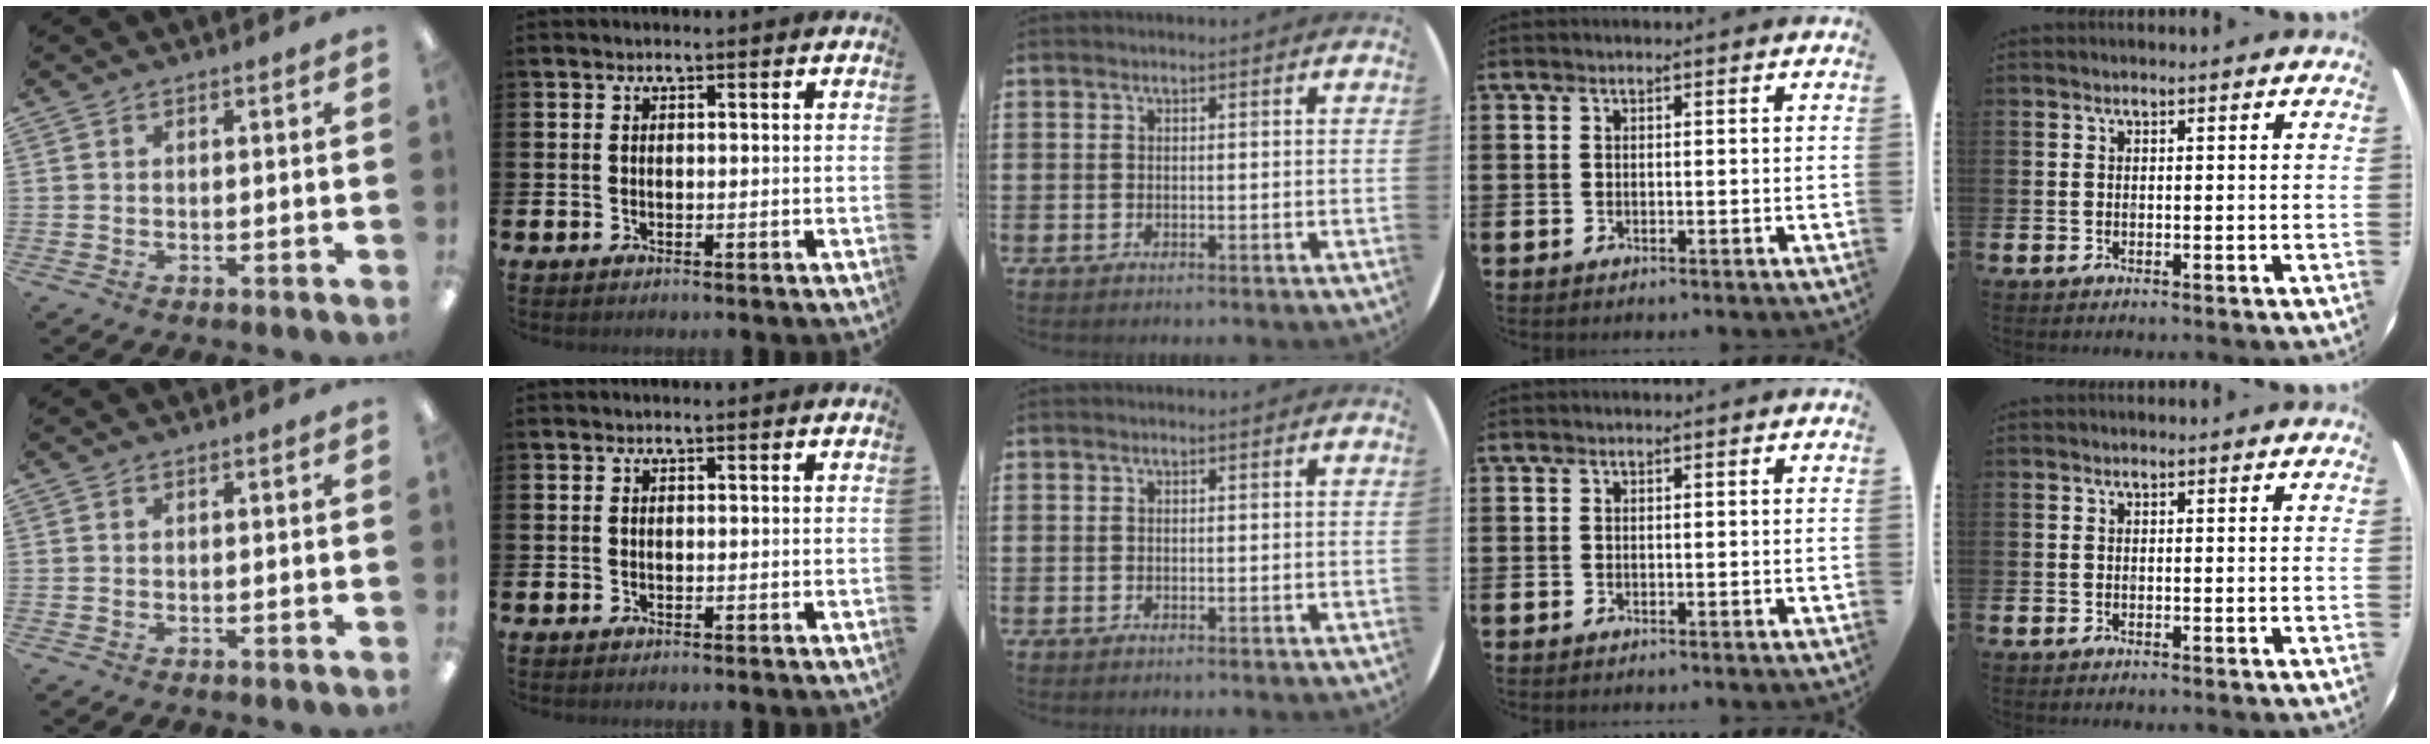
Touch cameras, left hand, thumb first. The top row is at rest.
{}